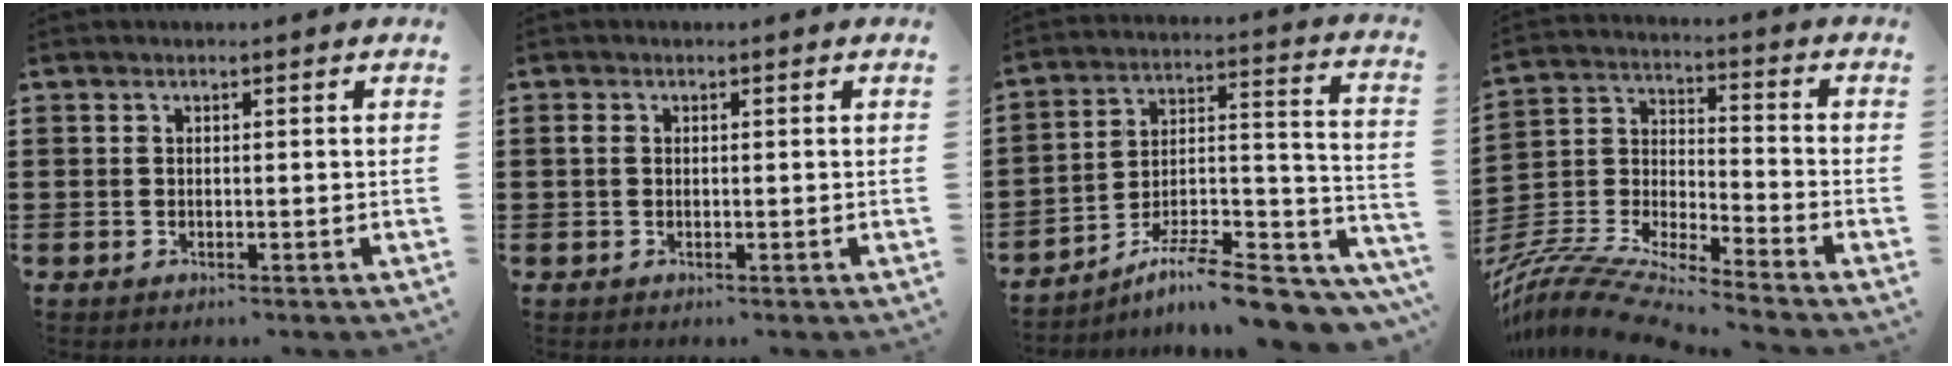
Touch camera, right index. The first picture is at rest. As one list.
[{"total": 1.0, "force": [0.0, 0.7, 0.7], "torque": [-0.023, 0.002, -0.003]}, {"total": 9.9, "force": [-8.1, 1.6, 5.4], "torque": [-0.076, 0.015, -0.152]}, {"total": 9.9, "force": [-9.4, 0.4, 3.1], "torque": [-0.077, 0.003, -0.195]}]